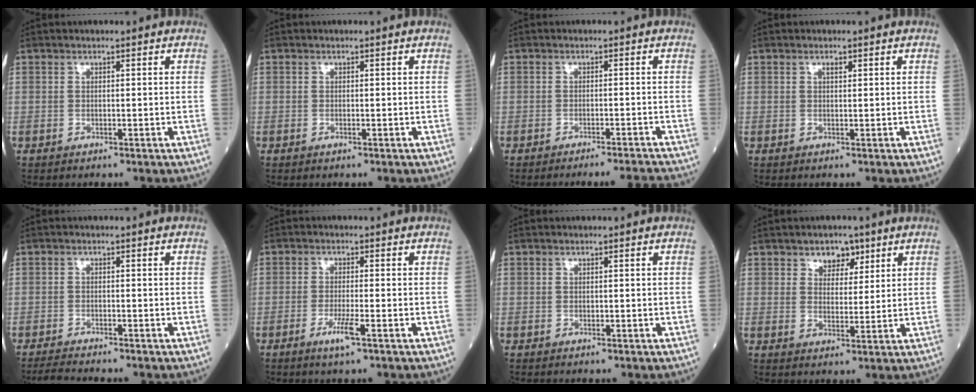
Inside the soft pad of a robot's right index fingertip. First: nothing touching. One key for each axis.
{"total": 0.0}
{"total": 5.3, "fx": -5.0, "fy": -1.6, "fz": 0.9, "tx": -0.002, "ty": -0.007, "tz": -0.068}
{"total": 0.7, "fx": 0.4, "fy": 0.3, "fz": 0.6, "tx": -0.011, "ty": -0.002, "tz": 0.006}
{"total": 2.2, "fx": -2.1, "fy": -0.6, "fz": 0.6, "tx": -0.024, "ty": -0.014, "tz": -0.041}
{"total": 3.3, "fx": -1.7, "fy": -0.2, "fz": 2.9, "tx": -0.058, "ty": -0.007, "tz": -0.034}
{"total": 0.0}
{"total": 4.1, "fx": 2.6, "fy": 2.6, "fz": 1.8, "tx": -0.019, "ty": 0.003, "tz": 0.043}